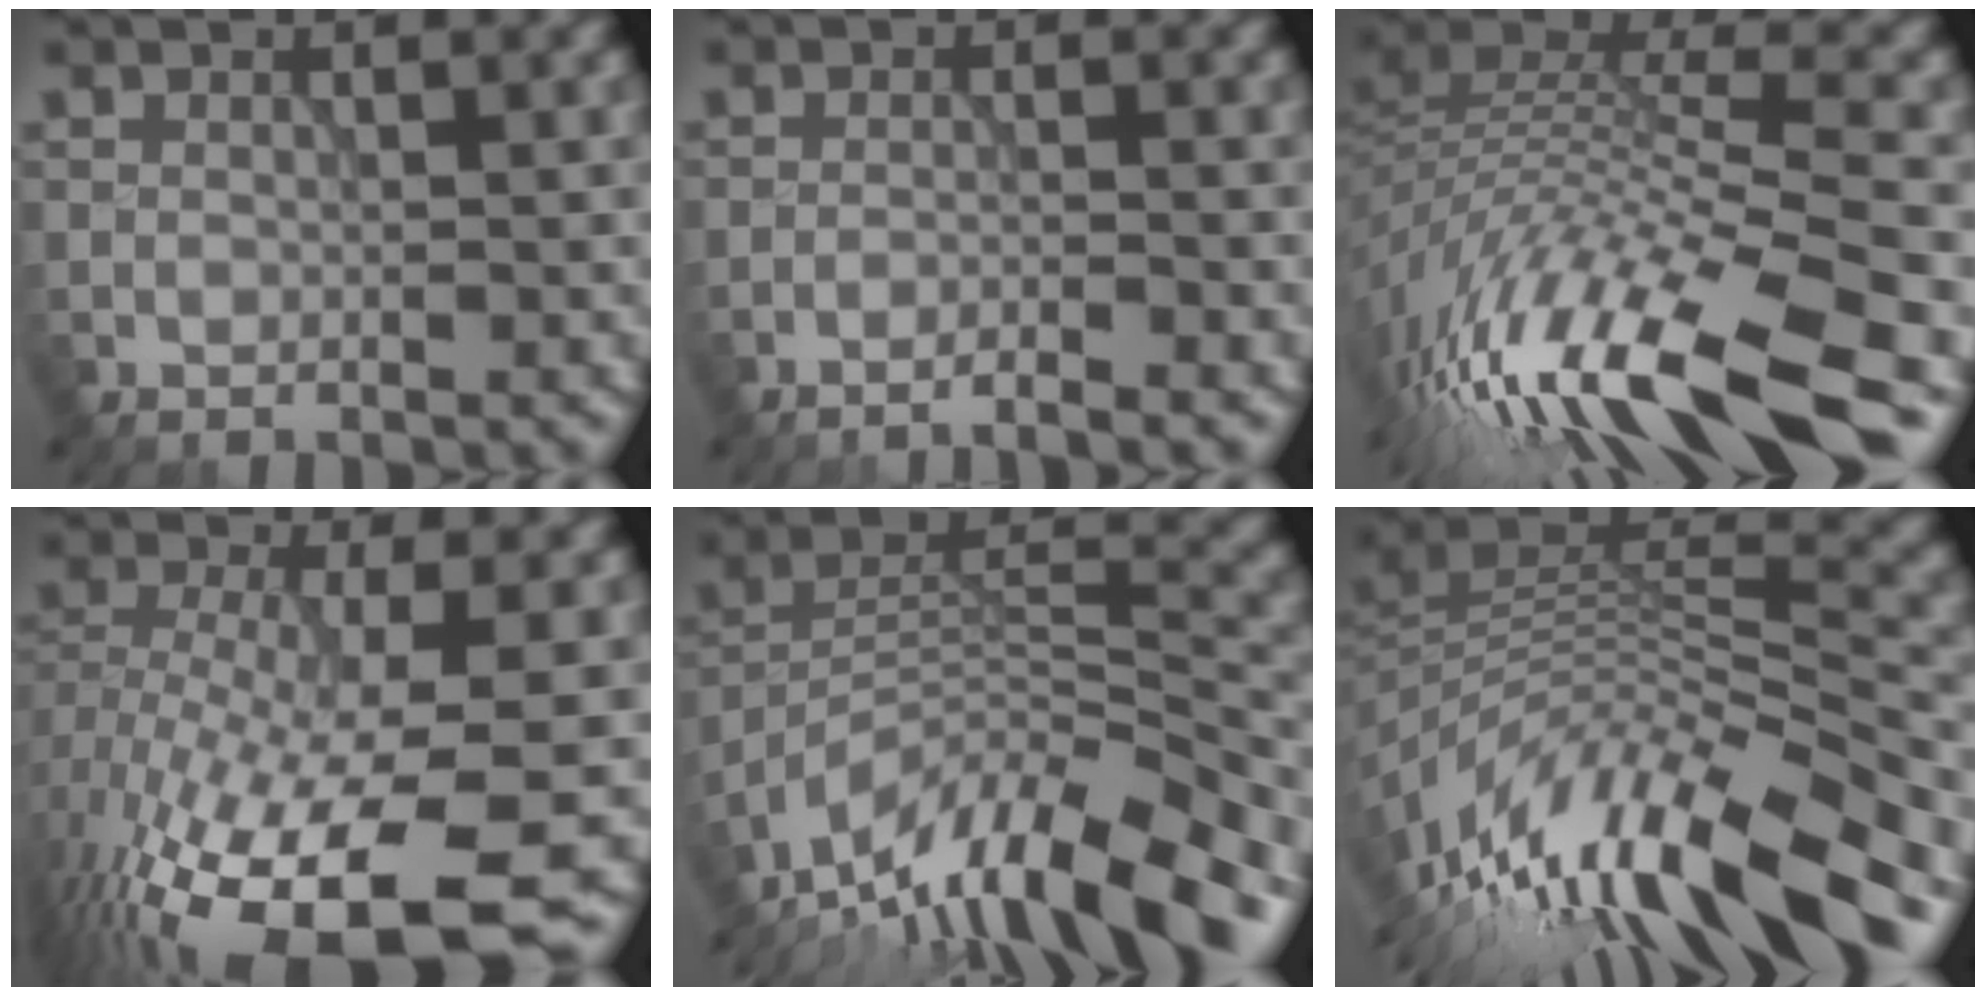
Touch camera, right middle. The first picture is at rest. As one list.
[{"total": 2.2, "force": [-1.7, 0.1, 1.3], "torque": [-0.013, 0.003, -0.043]}, {"total": 15.5, "force": [-8.8, 4.2, 12.0], "torque": [-0.256, 0.008, -0.160]}, {"total": 15.0, "force": [-7.6, 5.4, 11.7], "torque": [-0.237, -0.031, -0.112]}, {"total": 13.4, "force": [-10.8, 2.8, 7.4], "torque": [-0.131, 0.022, -0.190]}, {"total": 14.2, "force": [-8.2, 4.6, 10.6], "torque": [-0.208, 0.021, -0.141]}]